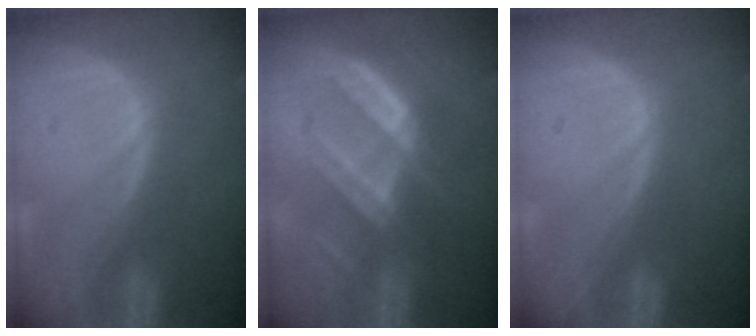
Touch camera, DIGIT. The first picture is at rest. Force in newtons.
{"total": 6.6, "press": 6.4, "slide": 1.7}
{"total": 0.0}